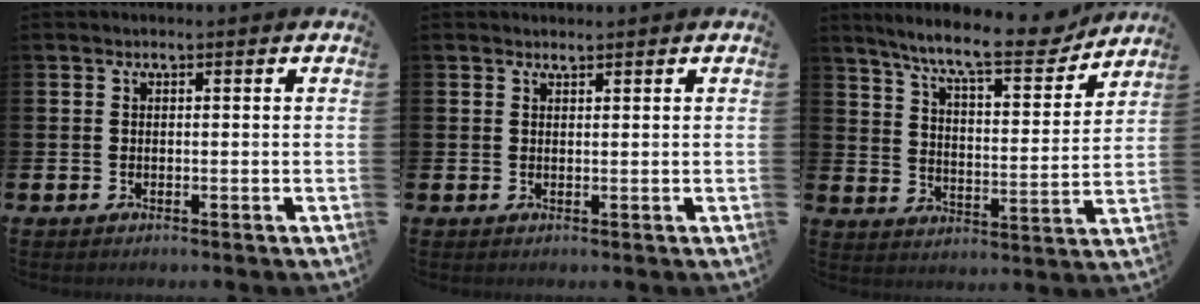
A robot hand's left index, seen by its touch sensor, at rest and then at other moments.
{"total": 1.0, "force": [0.9, 0.1, 0.0], "torque": [0.013, -0.005, 0.015]}
{"total": 10.6, "force": [9.4, 1.5, 4.8], "torque": [-0.114, -0.055, 0.158]}